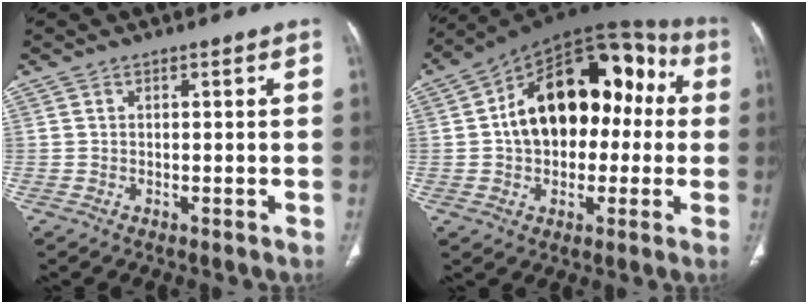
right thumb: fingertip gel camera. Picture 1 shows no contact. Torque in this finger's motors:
{"motor_torque": [0.84, 4.17, 1.71, -0.31, 0.21]}